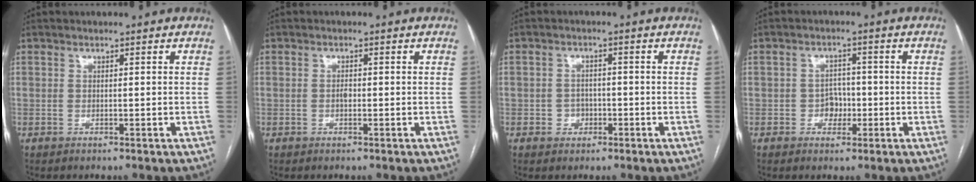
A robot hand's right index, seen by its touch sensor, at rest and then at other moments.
{"total": 1.0, "force": [-0.2, 0.5, 0.8], "torque": [-0.015, 0.002, -0.006]}
{"total": 2.4, "force": [-1.0, 2.1, 0.8], "torque": [-0.006, 0.009, -0.014]}
{"total": 3.1, "force": [-0.9, 2.5, 1.6], "torque": [-0.018, 0.007, -0.014]}